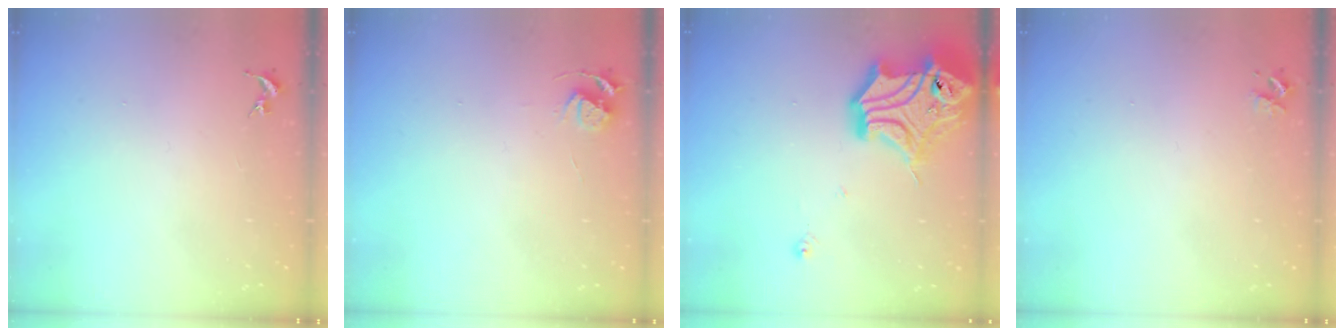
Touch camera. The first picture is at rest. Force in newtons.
{"total": 6.3, "press": 6.3, "slide": 0.8}
{"total": 21.0, "press": 20.9, "slide": 2.4}
{"total": 3.2, "press": 3.1, "slide": 0.5}